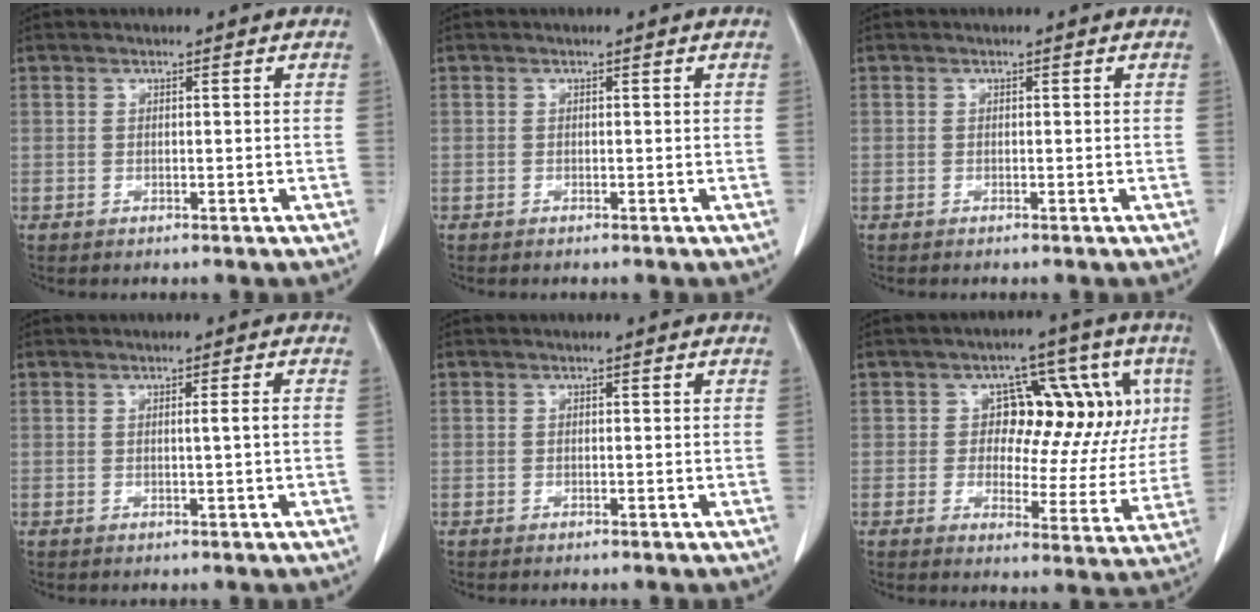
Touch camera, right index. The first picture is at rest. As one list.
[{"total": 0.0}, {"total": 0.0}, {"total": 1.3, "force": [0.0, -0.3, 1.3], "torque": [-0.021, 0.000, 0.000]}, {"total": 0.0}, {"total": 12.5, "force": [3.4, 7.6, 9.3], "torque": [-0.092, 0.036, 0.046]}]